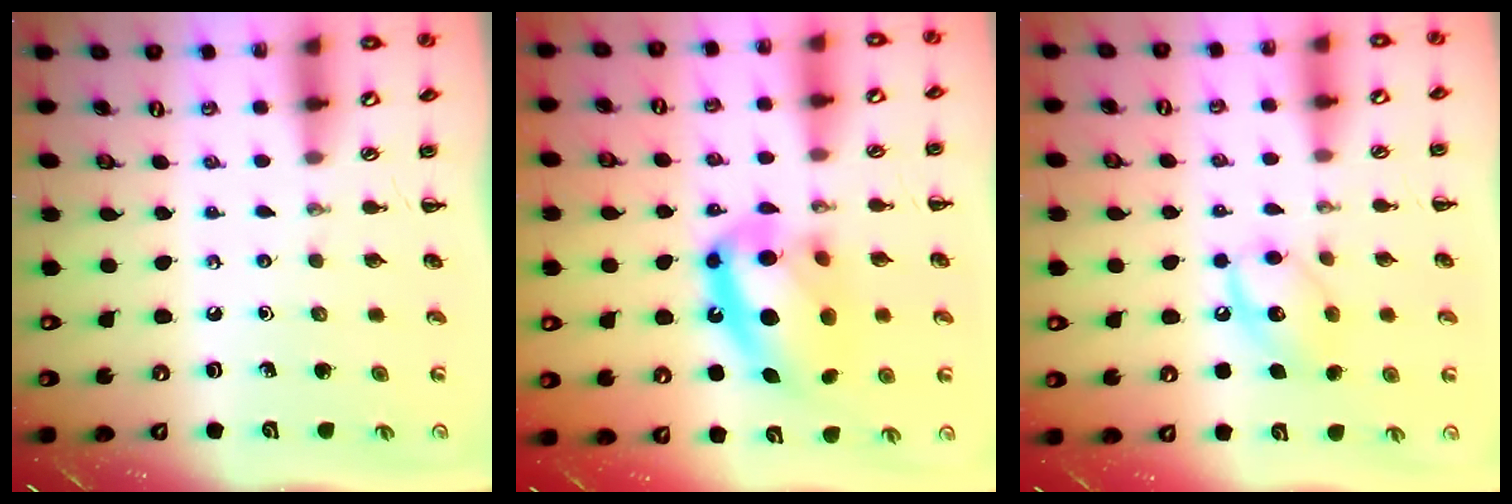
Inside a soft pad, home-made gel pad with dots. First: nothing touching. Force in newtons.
{"total": 17.5, "press": 17.0, "slide": 4.1}
{"total": 11.4, "press": 11.3, "slide": 1.5}